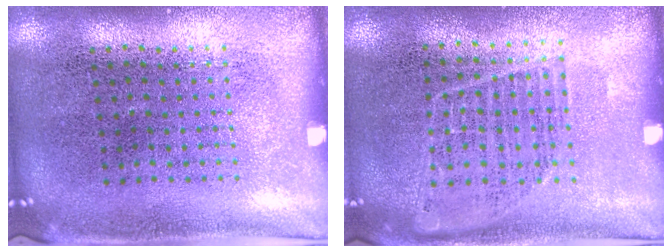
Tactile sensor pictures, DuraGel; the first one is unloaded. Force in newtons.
{"total": 0.9, "press": 0.9, "slide": 0.3}